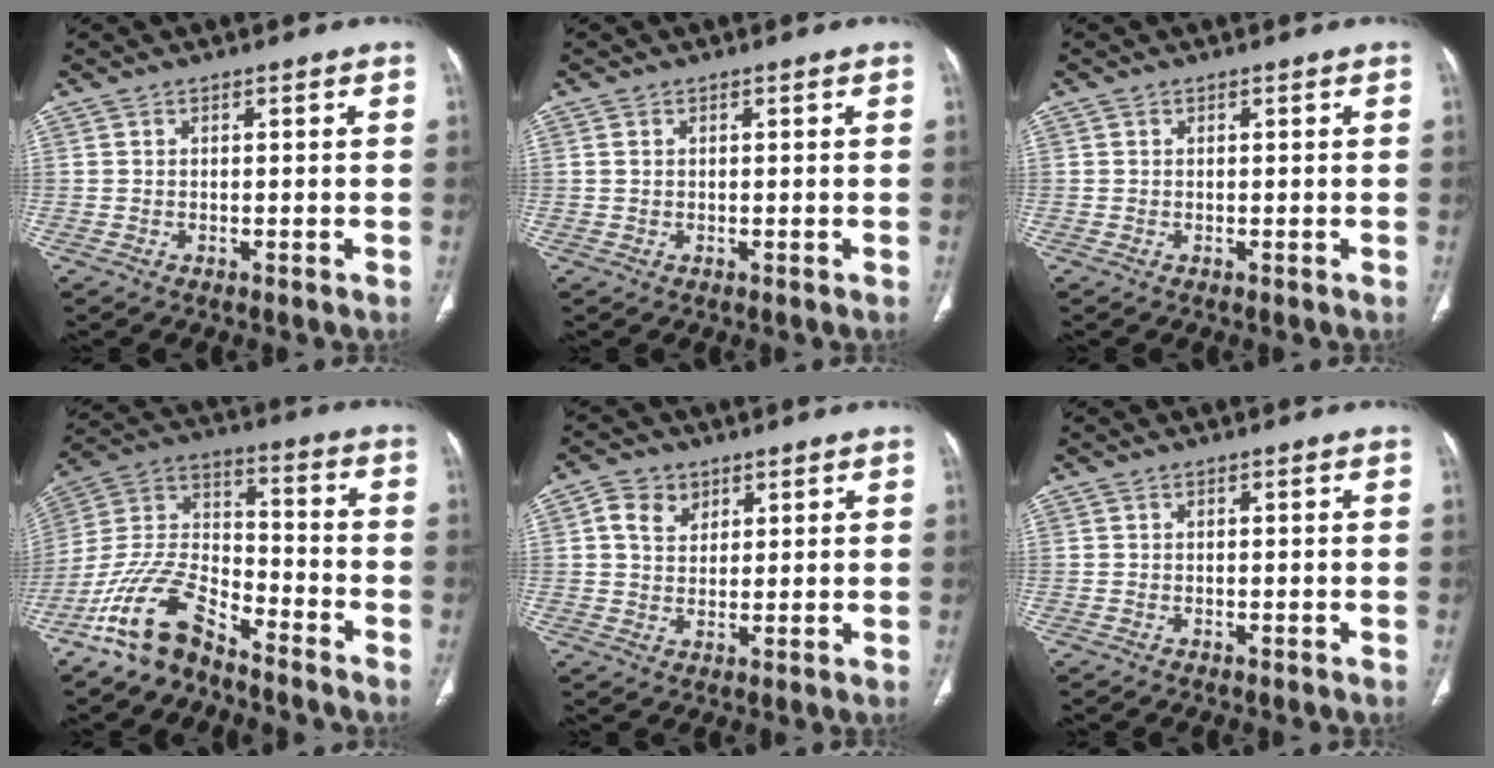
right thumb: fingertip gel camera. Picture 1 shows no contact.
{"total": 1.0, "force": [0.3, 0.7, 0.6], "torque": [-0.014, 0.001, 0.009]}
{"total": 0.0}
{"total": 13.7, "force": [-10.3, 5.5, 7.2], "torque": [-0.139, 0.079, -0.204]}
{"total": 5.2, "force": [2.2, 4.1, 2.3], "torque": [-0.023, -0.005, 0.040]}
{"total": 0.0}